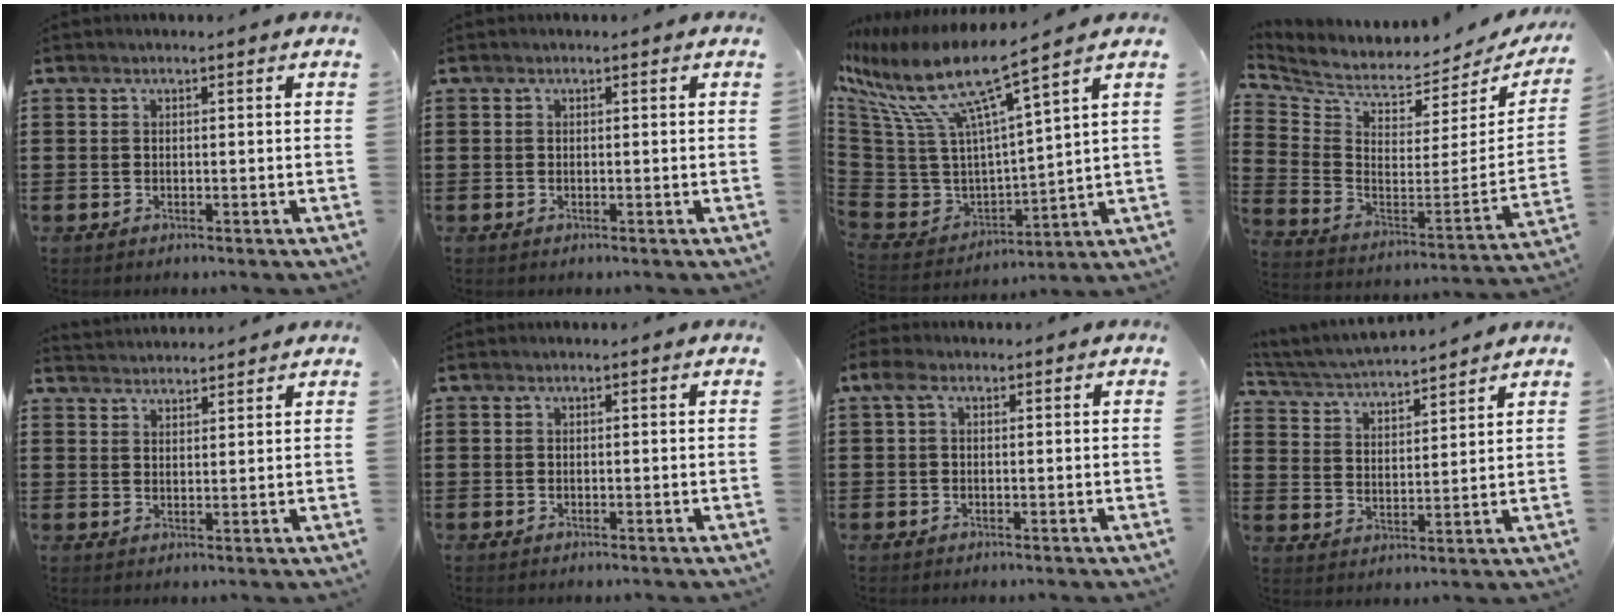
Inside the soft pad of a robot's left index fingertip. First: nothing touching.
{"total": 0.0}
{"total": 11.6, "force": [7.0, 2.7, 8.8], "torque": [-0.213, -0.052, 0.109]}
{"total": 4.3, "force": [4.0, 0.9, 1.3], "torque": [-0.053, -0.052, 0.064]}
{"total": 2.6, "force": [2.6, -0.1, -0.4], "torque": [0.000, -0.006, 0.051]}
{"total": 0.0}
{"total": 2.0, "force": [-0.2, 1.2, 1.6], "torque": [-0.043, 0.004, -0.008]}
{"total": 4.3, "force": [4.2, 0.3, 1.0], "torque": [-0.042, -0.026, 0.069]}